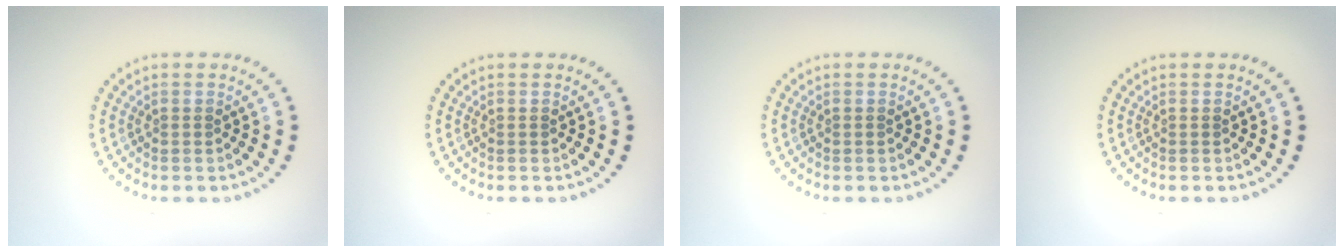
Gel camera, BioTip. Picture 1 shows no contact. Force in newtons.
{"total": 0.0}
{"total": 0.0}
{"total": 0.0}